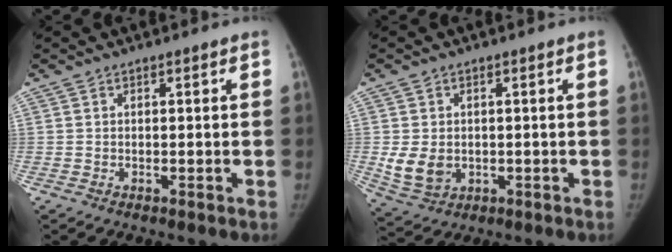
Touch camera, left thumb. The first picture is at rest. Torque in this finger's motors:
{"motor_torque": [-0.07, 0.09, 0.55, -0.39, 0.03]}